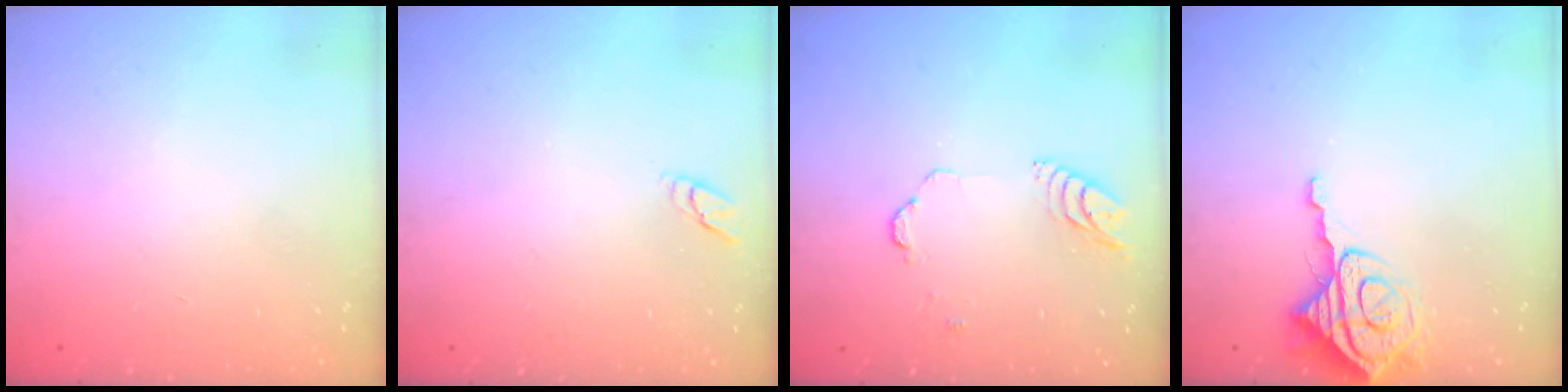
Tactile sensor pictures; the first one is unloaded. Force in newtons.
{"total": 3.6, "press": 3.6, "slide": 0.4}
{"total": 4.6, "press": 4.6, "slide": 0.4}
{"total": 10.0, "press": 9.9, "slide": 0.9}